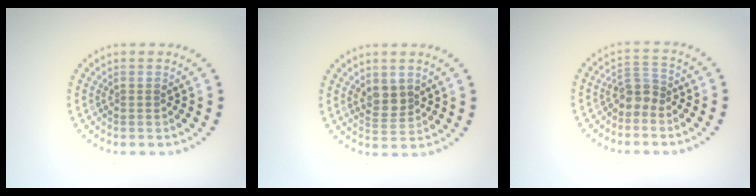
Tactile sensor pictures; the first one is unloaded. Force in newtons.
{"total": 2.2, "press": 2.0, "slide": 0.9}
{"total": 2.1, "press": 1.6, "slide": 1.4}